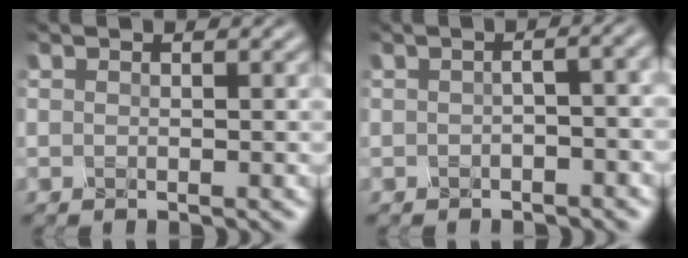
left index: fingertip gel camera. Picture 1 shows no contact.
{"total": 5.1, "force": [0.1, 2.5, 4.4], "torque": [-0.037, 0.030, -0.010]}